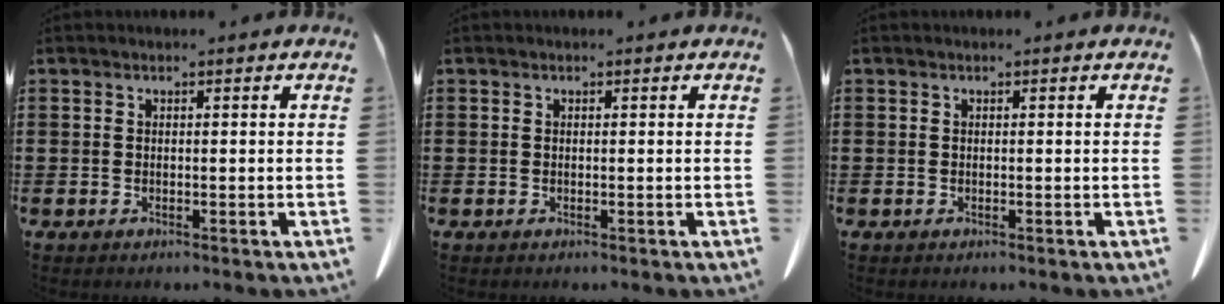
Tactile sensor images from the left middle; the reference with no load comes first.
{"total": 0.0}
{"total": 0.0}